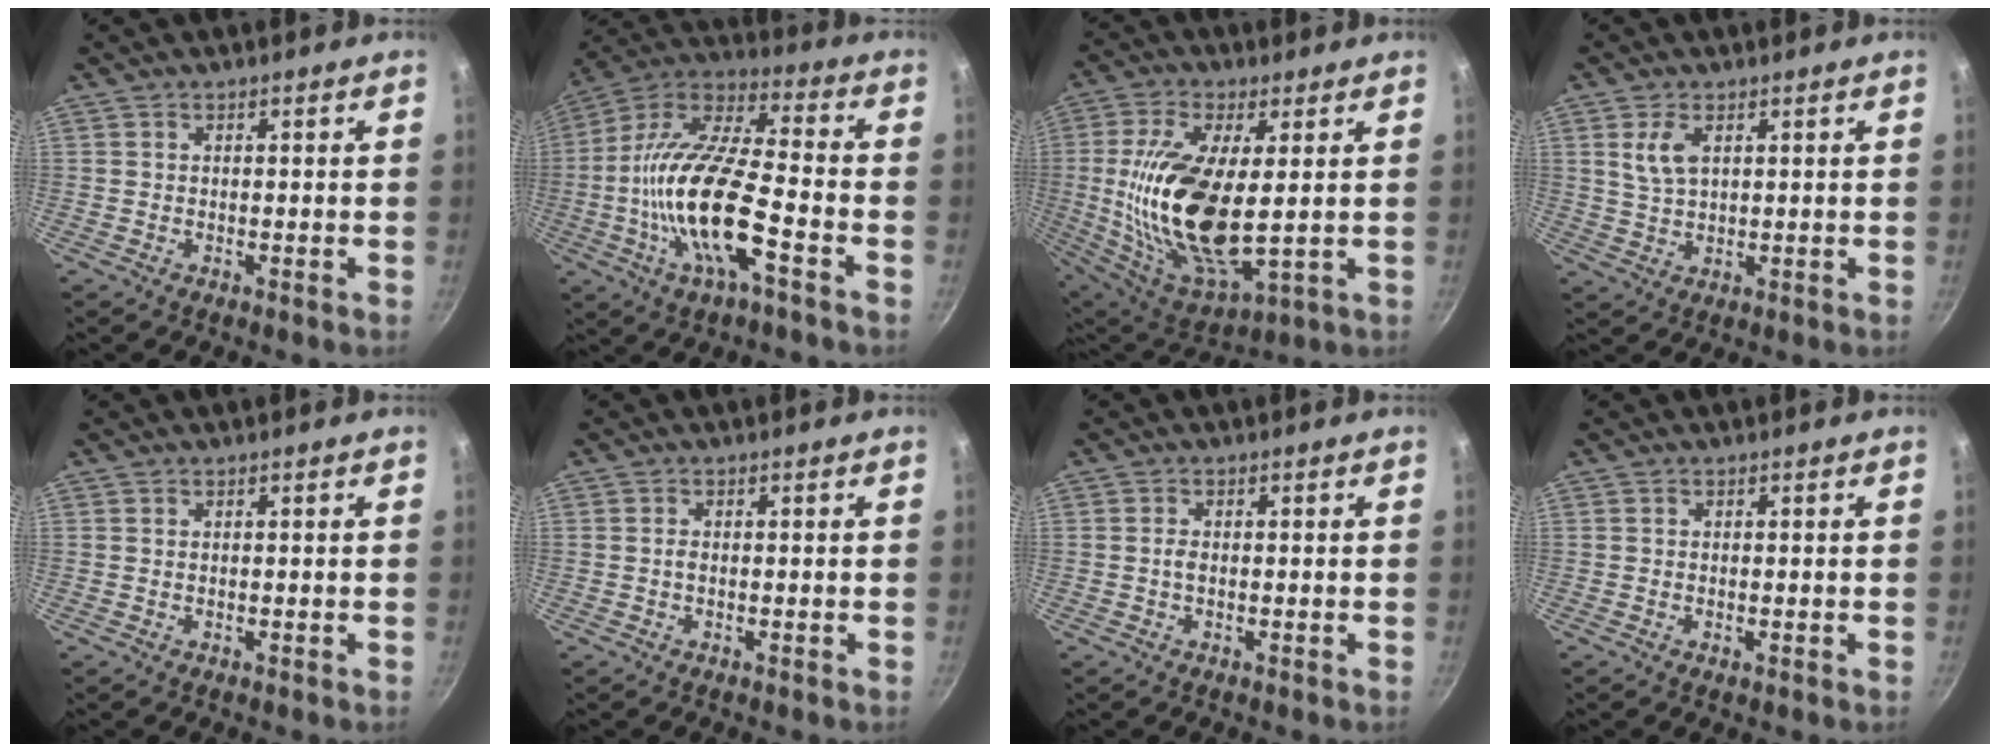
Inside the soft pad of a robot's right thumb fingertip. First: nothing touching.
{"total": 20.4, "force": [-5.7, 6.8, 18.4], "torque": [-0.352, 0.036, -0.125]}
{"total": 20.9, "force": [1.2, 8.8, 19.0], "torque": [-0.369, -0.015, 0.030]}
{"total": 5.1, "force": [1.9, 2.8, 3.9], "torque": [-0.072, -0.007, 0.039]}
{"total": 0.0}
{"total": 0.8, "force": [-0.1, 0.4, 0.6], "torque": [-0.012, 0.003, -0.003]}
{"total": 1.2, "force": [-0.1, 0.7, 1.0], "torque": [-0.020, 0.003, -0.004]}
{"total": 0.7, "force": [-0.2, 0.3, 0.6], "torque": [-0.010, 0.000, -0.003]}